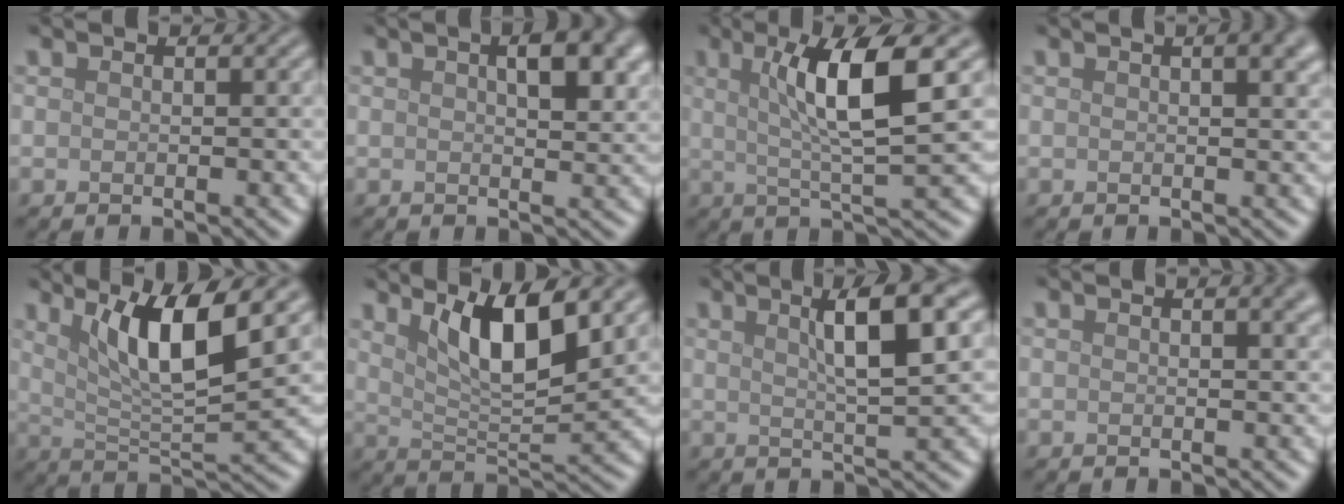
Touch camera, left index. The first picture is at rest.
{"total": 5.1, "force": [1.9, 1.9, 4.3], "torque": [-0.053, 0.009, 0.025]}
{"total": 7.4, "force": [2.1, 1.3, 7.0], "torque": [-0.112, 0.005, 0.035]}
{"total": 4.9, "force": [2.1, 2.1, 3.9], "torque": [-0.021, 0.022, 0.008]}
{"total": 7.6, "force": [3.3, 1.7, 6.7], "torque": [-0.112, -0.008, 0.061]}
{"total": 7.0, "force": [3.5, 2.0, 5.8], "torque": [-0.099, -0.008, 0.062]}
{"total": 6.3, "force": [2.4, 1.1, 5.7], "torque": [-0.080, 0.010, 0.036]}
{"total": 2.8, "force": [1.4, 1.1, 2.3], "torque": [-0.011, 0.008, 0.014]}